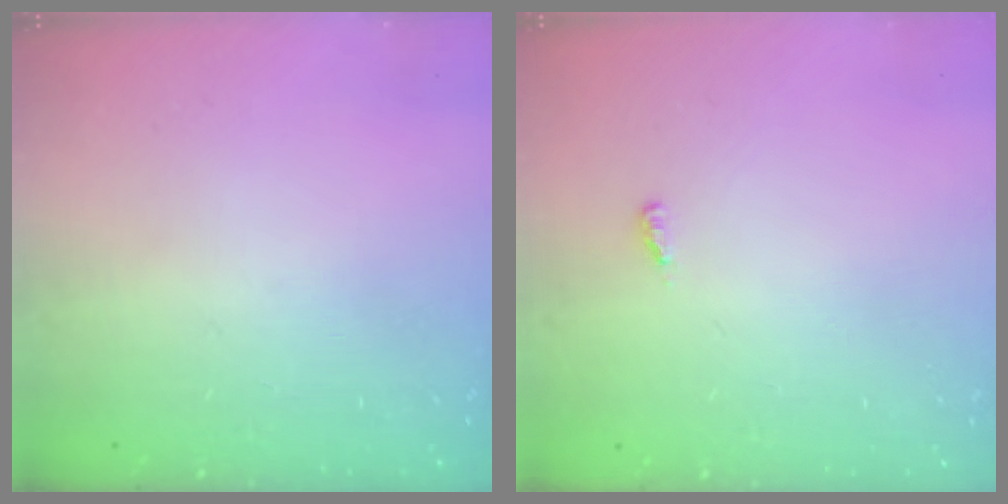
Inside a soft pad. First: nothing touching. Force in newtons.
{"total": 2.6, "press": 2.4, "slide": 1.0}